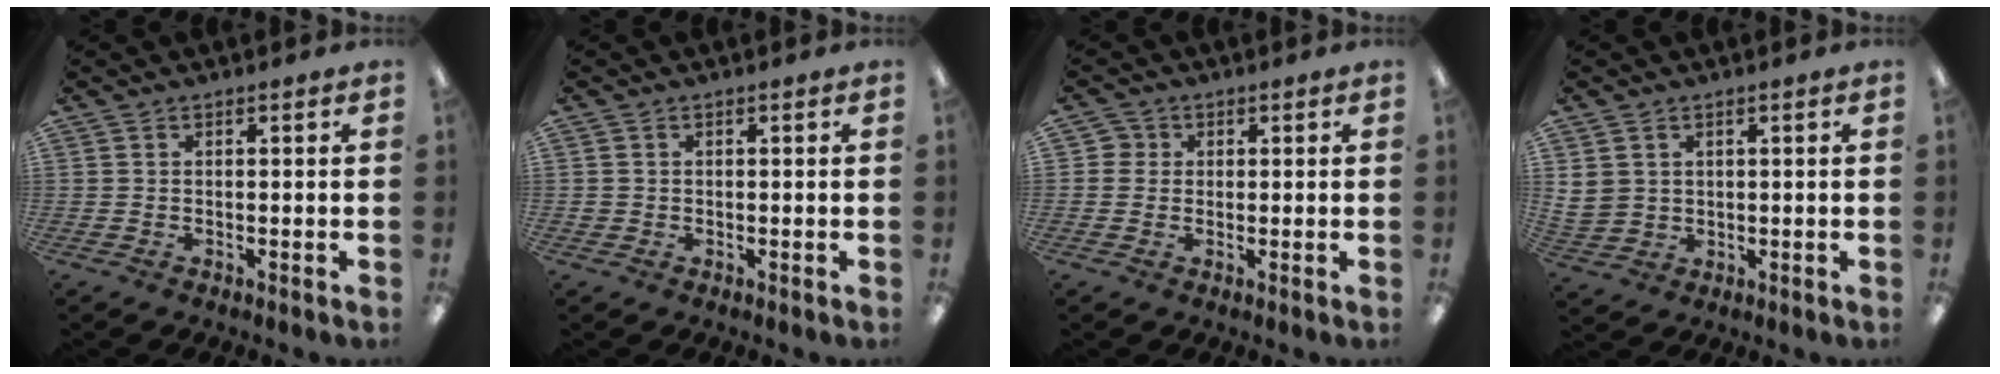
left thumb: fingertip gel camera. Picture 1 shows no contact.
{"total": 1.1, "force": [0.0, 1.1, 0.2], "torque": [-0.004, 0.006, -0.003]}
{"total": 2.9, "force": [0.5, 2.8, 0.4], "torque": [-0.008, 0.006, 0.005]}
{"total": 5.1, "force": [1.7, 4.6, 1.6], "torque": [-0.046, -0.001, 0.033]}